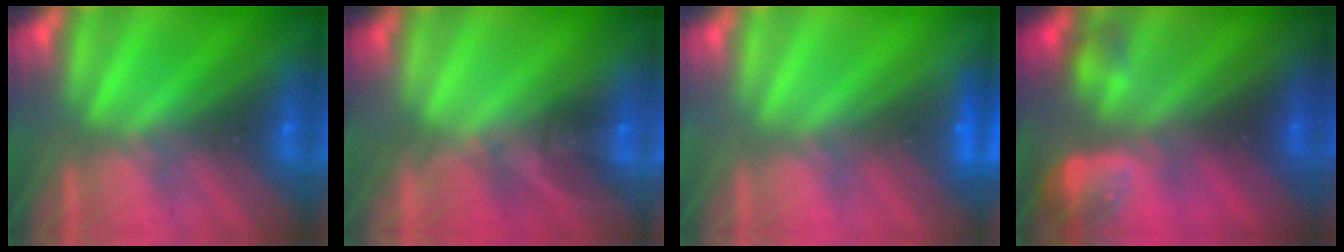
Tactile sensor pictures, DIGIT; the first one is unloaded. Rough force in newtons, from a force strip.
{"total": 1.7}
{"total": 2.4}
{"total": 8.7}